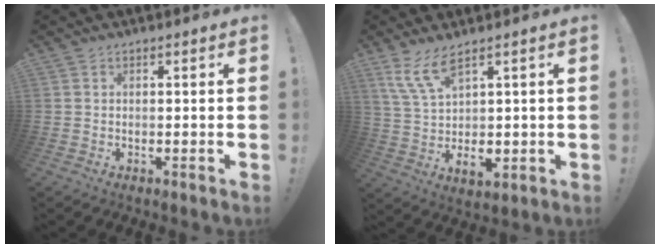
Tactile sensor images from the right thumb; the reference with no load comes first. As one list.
[{"total": 10.0, "force": [4.0, 3.7, 8.4], "torque": [-0.159, -0.027, 0.079]}]